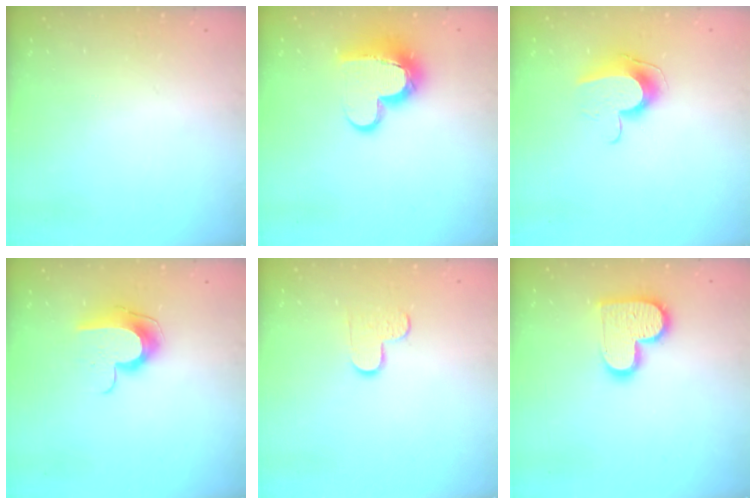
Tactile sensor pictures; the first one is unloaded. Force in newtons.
{"total": 12.7, "press": 12.7, "slide": 1.4}
{"total": 9.9, "press": 9.9, "slide": 0.4}
{"total": 10.1, "press": 10.0, "slide": 1.0}
{"total": 5.3, "press": 5.3, "slide": 0.3}
{"total": 14.2, "press": 14.2, "slide": 1.1}